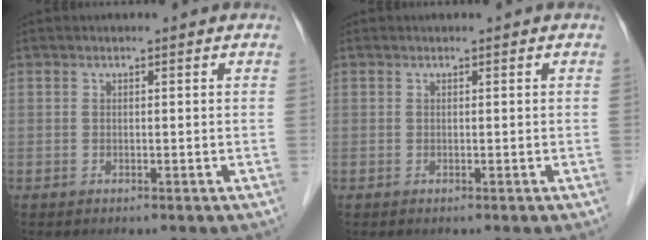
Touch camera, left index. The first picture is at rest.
{"total": 0.0}